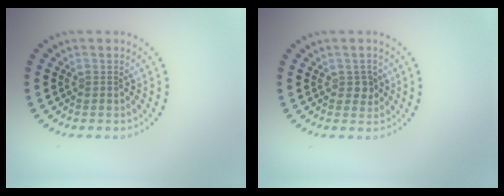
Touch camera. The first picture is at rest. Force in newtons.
{"total": 1.3, "press": 1.2, "slide": 0.4}